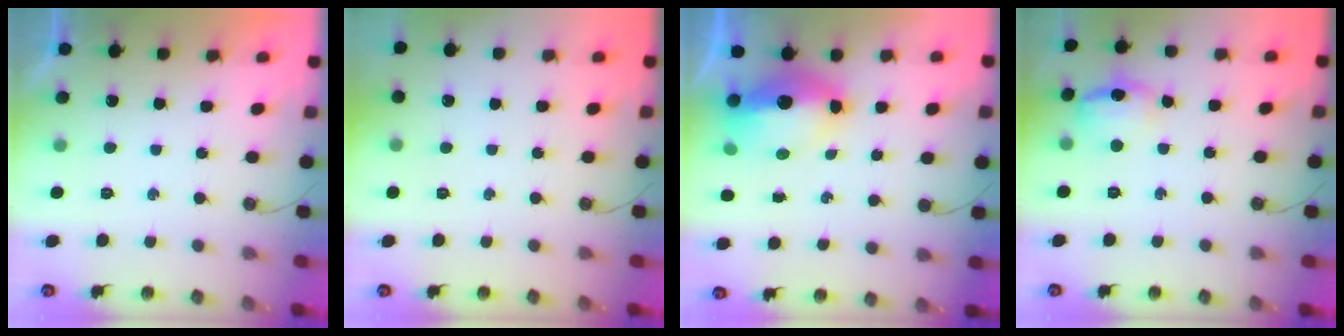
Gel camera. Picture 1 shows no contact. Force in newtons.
{"total": 0.0}
{"total": 13.2, "press": 13.1, "slide": 1.5}
{"total": 11.7, "press": 11.6, "slide": 1.0}